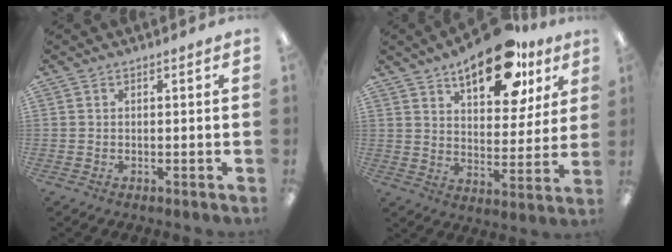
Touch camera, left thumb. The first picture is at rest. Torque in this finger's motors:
{"motor_torque": [0.42, 0.62, 1.45, -1.32, 0.09]}